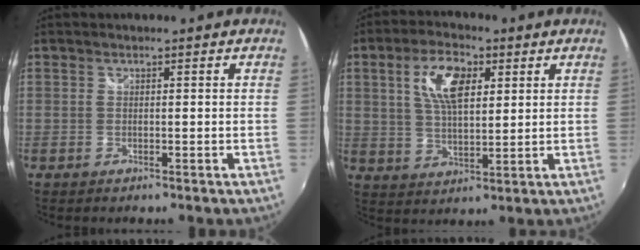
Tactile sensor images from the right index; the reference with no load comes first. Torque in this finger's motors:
{"motor_torque": [0.35, 0.00, 0.43, 0.14]}